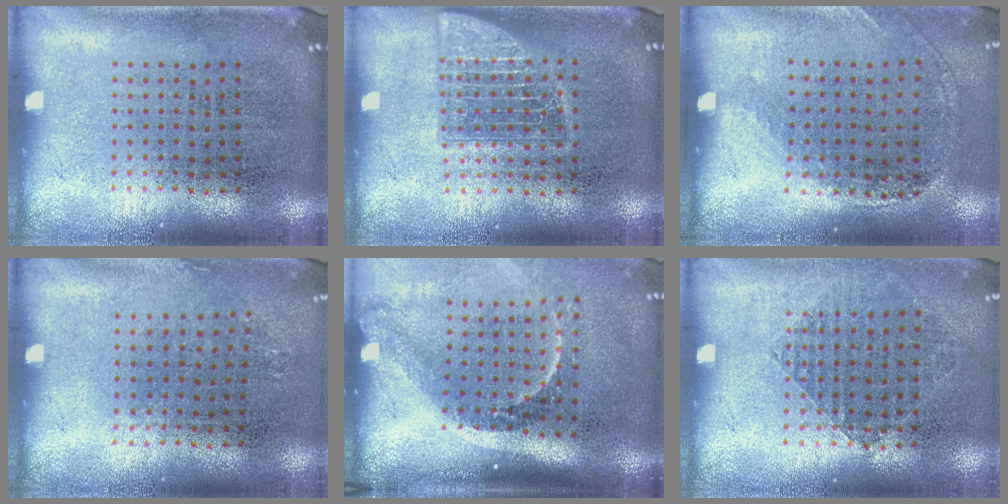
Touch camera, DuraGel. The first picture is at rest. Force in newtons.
{"total": 2.3, "press": 2.3, "slide": 0.3}
{"total": 1.1, "press": 0.9, "slide": 0.7}
{"total": 0.8, "press": 0.7, "slide": 0.4}
{"total": 2.2, "press": 1.5, "slide": 1.7}
{"total": 0.9, "press": 0.8, "slide": 0.3}